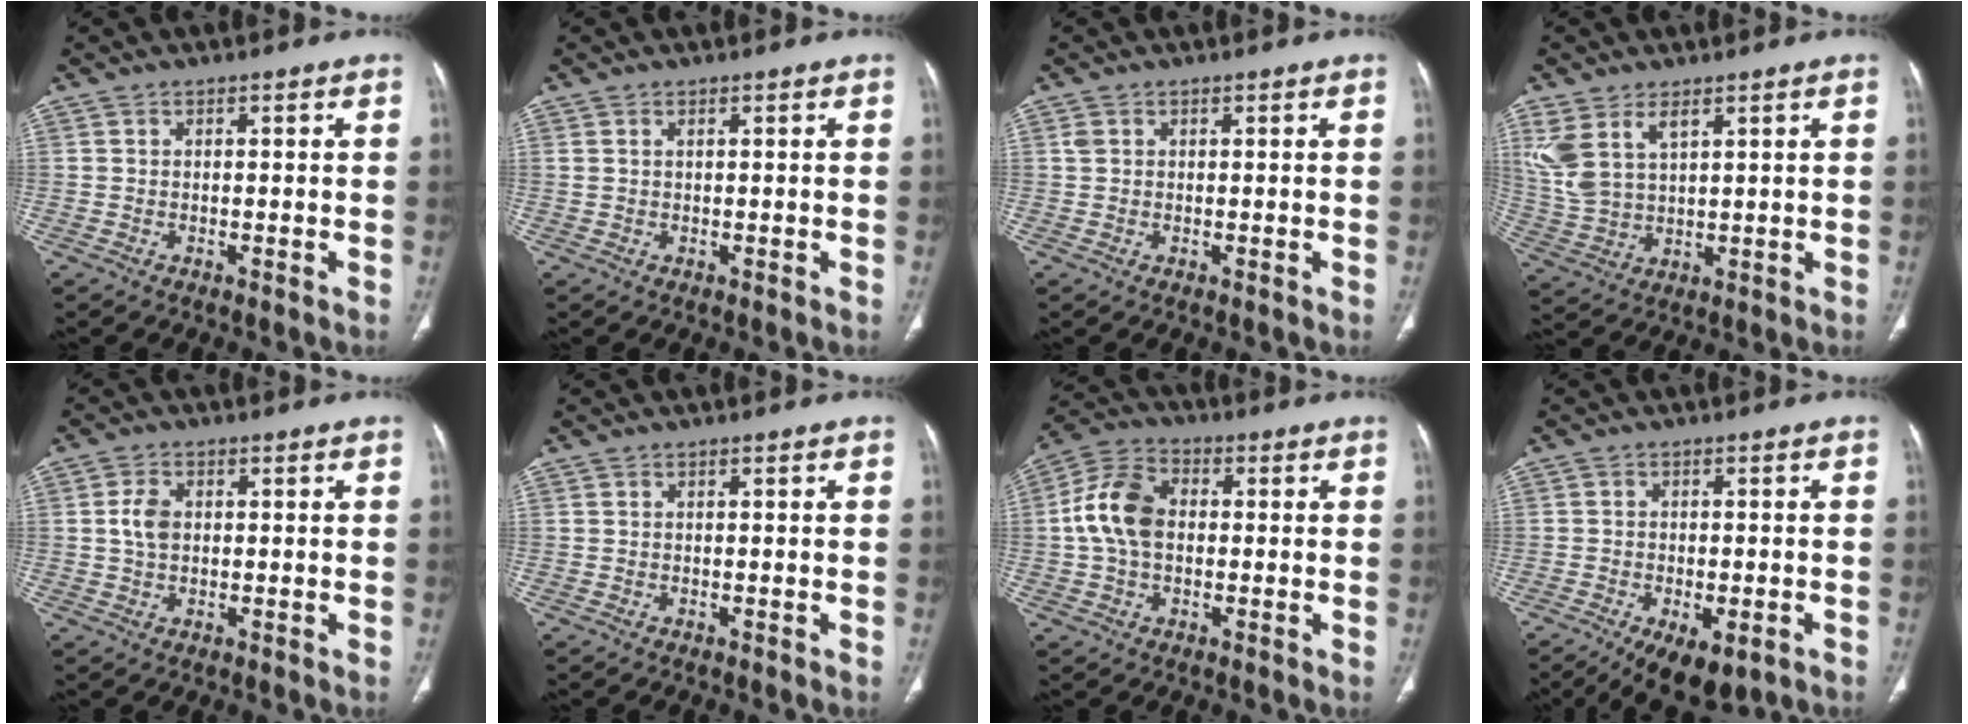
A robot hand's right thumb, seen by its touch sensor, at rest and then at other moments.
{"total": 0.7, "force": [0.4, 0.3, 0.6], "torque": [-0.017, 0.009, 0.011]}
{"total": 1.1, "force": [0.4, 0.8, 0.6], "torque": [-0.011, 0.005, 0.009]}
{"total": 9.0, "force": [4.6, 4.5, 6.3], "torque": [-0.141, -0.011, 0.104]}
{"total": 3.9, "force": [0.4, 2.7, 2.8], "torque": [-0.056, 0.003, 0.007]}
{"total": 0.0}
{"total": 10.6, "force": [0.4, 7.2, 7.8], "torque": [-0.149, 0.025, -0.001]}
{"total": 11.2, "force": [-5.9, 5.5, 7.8], "torque": [-0.120, 0.003, -0.081]}